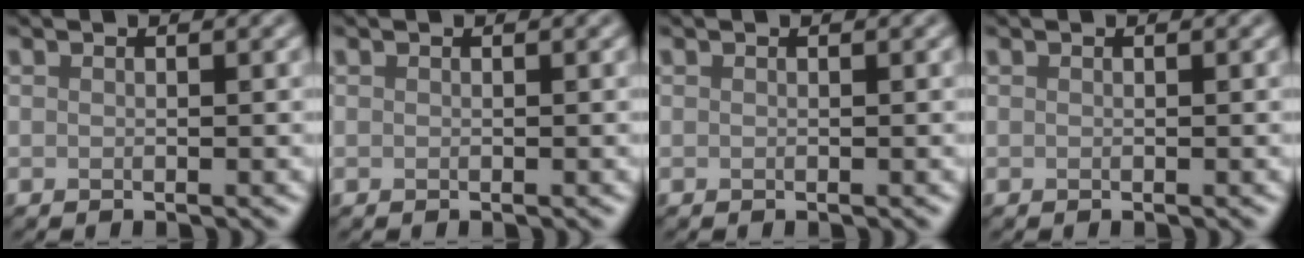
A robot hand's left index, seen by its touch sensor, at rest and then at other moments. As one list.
[{"total": 0.0}, {"total": 0.0}, {"total": 0.0}]